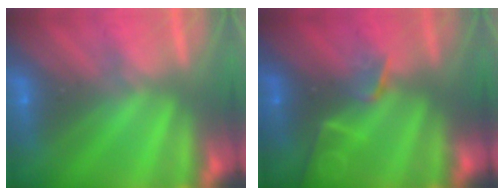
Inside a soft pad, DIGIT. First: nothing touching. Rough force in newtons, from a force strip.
{"total": 2.1}